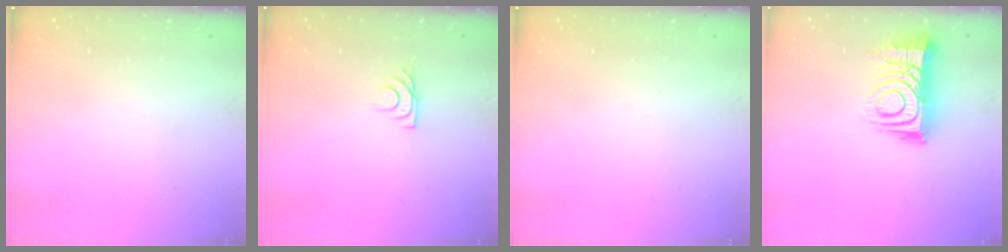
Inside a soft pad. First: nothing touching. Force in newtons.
{"total": 5.3, "press": 5.3, "slide": 0.6}
{"total": 0.0}
{"total": 12.7, "press": 12.7, "slide": 0.9}